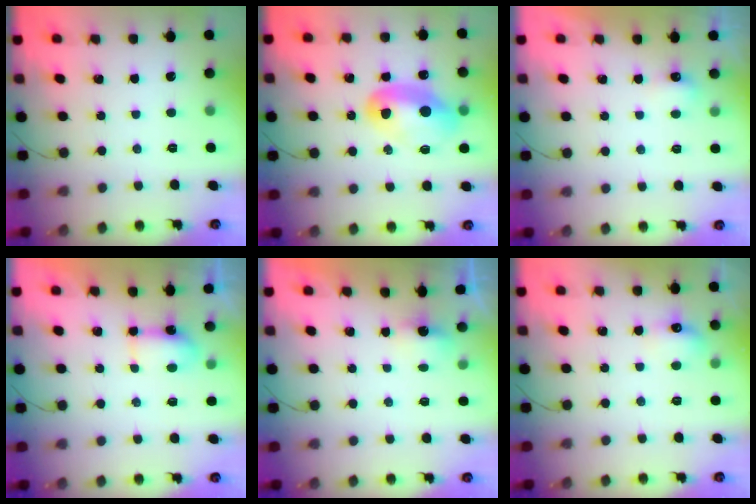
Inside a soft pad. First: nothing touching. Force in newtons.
{"total": 11.9, "press": 11.9, "slide": 0.7}
{"total": 3.4, "press": 3.3, "slide": 0.8}
{"total": 4.2, "press": 4.1, "slide": 0.8}
{"total": 2.7, "press": 2.7, "slide": 0.7}
{"total": 6.0, "press": 5.9, "slide": 1.2}